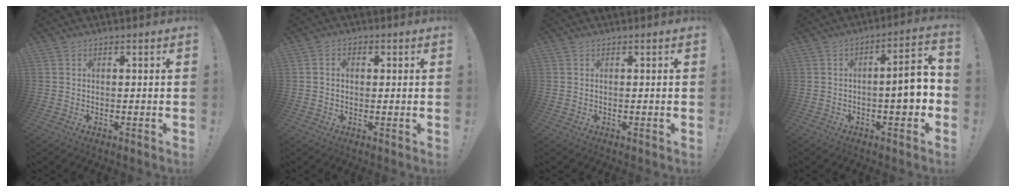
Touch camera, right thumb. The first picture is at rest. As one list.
[{"total": 2.3, "force": [-0.3, 1.8, 1.4], "torque": [-0.024, 0.009, -0.007]}, {"total": 0.0}, {"total": 8.6, "force": [-1.5, 2.0, 8.2], "torque": [-0.105, 0.002, -0.032]}]